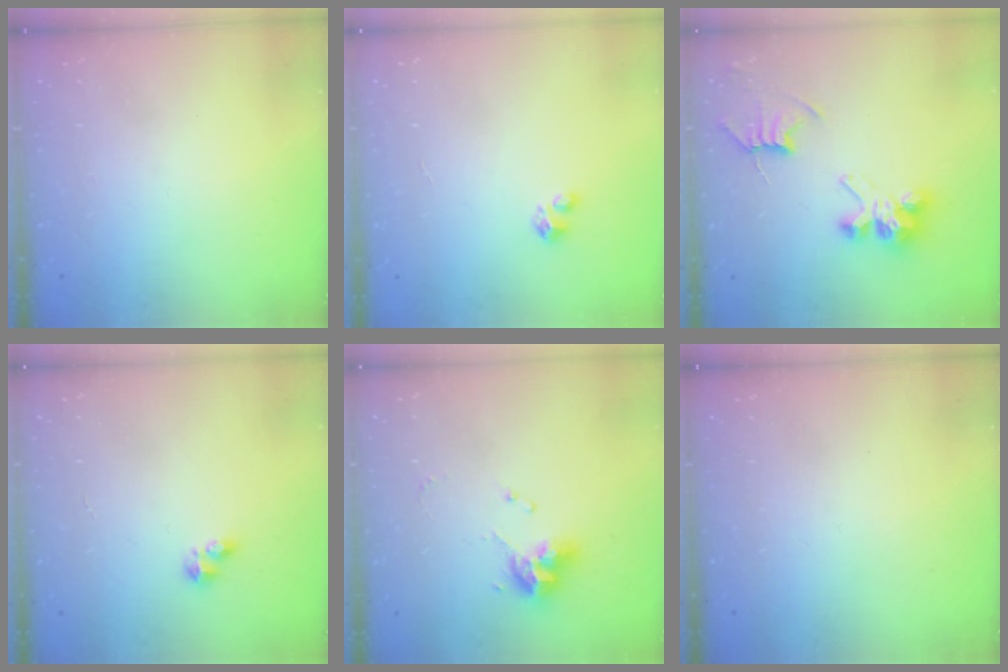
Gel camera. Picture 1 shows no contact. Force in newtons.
{"total": 1.7, "press": 1.7, "slide": 0.1}
{"total": 8.2, "press": 8.2, "slide": 0.5}
{"total": 4.4, "press": 4.4, "slide": 0.6}
{"total": 10.6, "press": 10.6, "slide": 0.8}
{"total": 0.0}